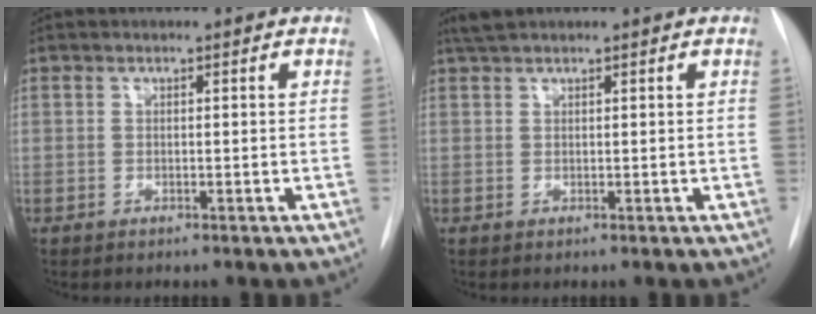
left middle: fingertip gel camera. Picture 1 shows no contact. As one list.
[{"total": 2.1, "force": [1.8, 0.3, 1.0], "torque": [-0.023, 0.016, 0.036]}]